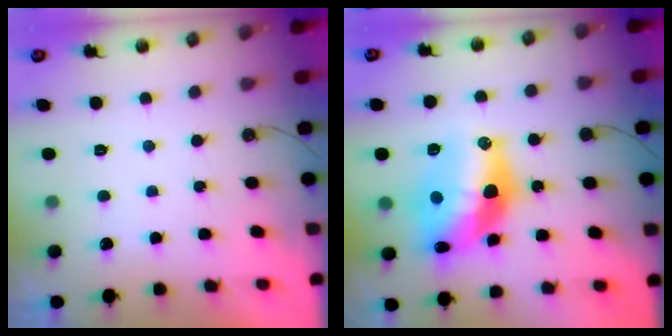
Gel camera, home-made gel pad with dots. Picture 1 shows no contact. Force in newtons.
{"total": 19.0, "press": 18.5, "slide": 4.7}